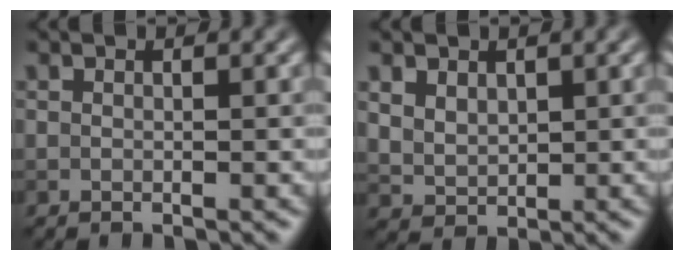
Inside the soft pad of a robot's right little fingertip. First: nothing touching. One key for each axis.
{"total": 2.7, "fx": 1.3, "fy": 2.0, "fz": 1.2, "tx": -0.032, "ty": -0.006, "tz": 0.031}